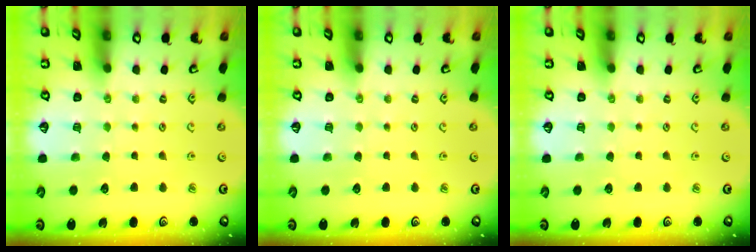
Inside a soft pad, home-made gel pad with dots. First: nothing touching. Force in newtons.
{"total": 0.0}
{"total": 0.0}